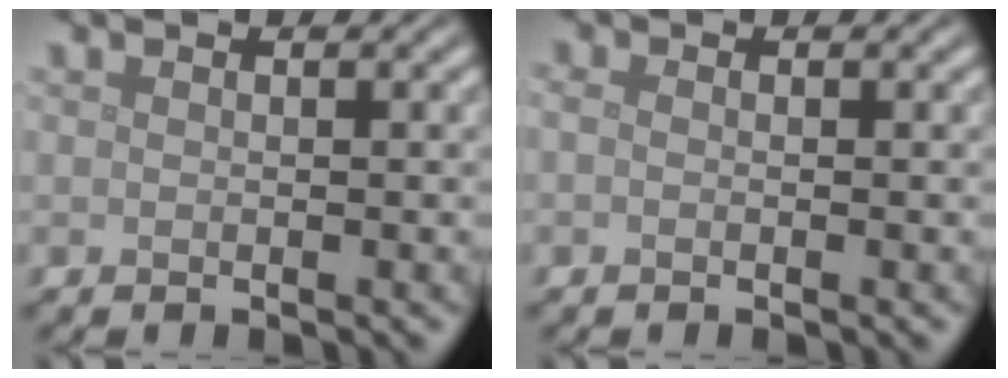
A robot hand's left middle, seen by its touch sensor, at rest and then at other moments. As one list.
[{"total": 0.6, "force": [-0.2, 0.4, 0.4], "torque": [-0.013, -0.002, -0.008]}]